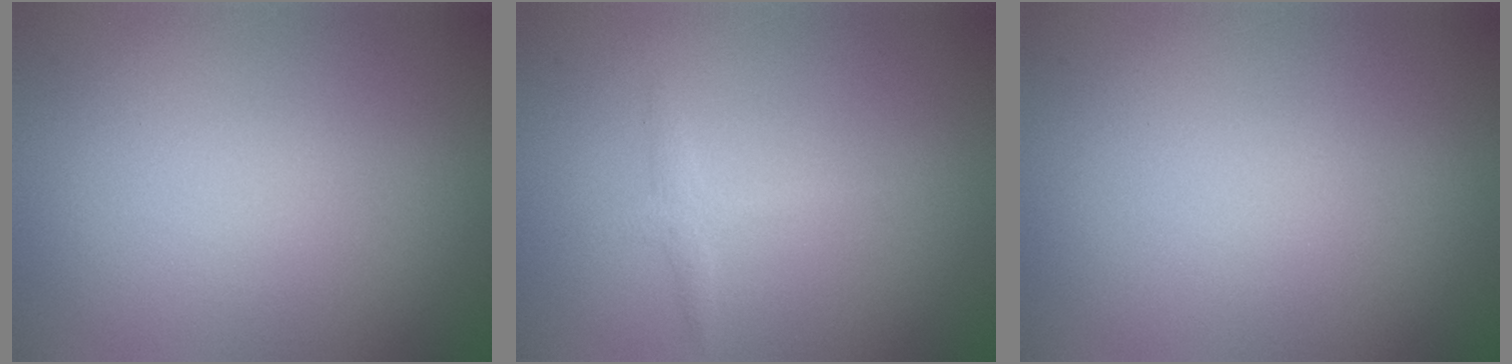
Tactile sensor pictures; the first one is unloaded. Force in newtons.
{"total": 1.3, "press": 1.3, "slide": 0.1}
{"total": 0.0}